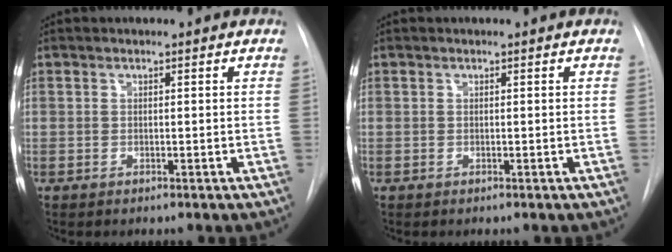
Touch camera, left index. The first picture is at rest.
{"total": 0.0}